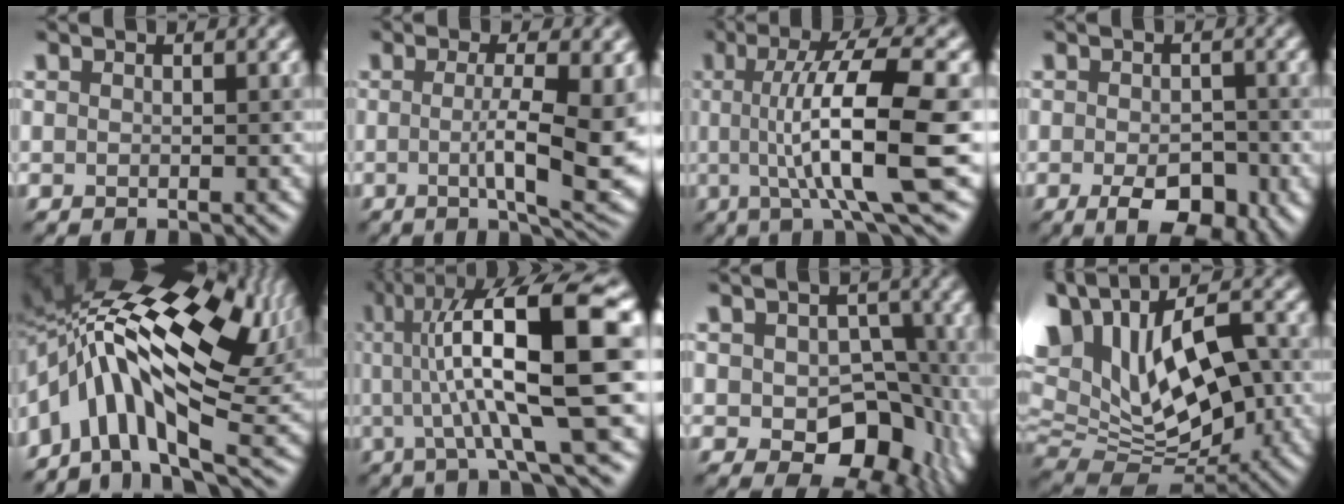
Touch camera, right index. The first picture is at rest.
{"total": 8.2, "force": [-0.7, 1.7, 8.0], "torque": [-0.123, -0.009, -0.006]}
{"total": 11.0, "force": [0.0, 2.4, 10.7], "torque": [-0.146, 0.003, 0.000]}
{"total": 5.4, "force": [-2.1, 2.8, 4.1], "torque": [-0.062, -0.005, -0.033]}
{"total": 16.3, "force": [1.1, 7.7, 14.3], "torque": [-0.258, 0.019, 0.020]}
{"total": 14.1, "force": [2.1, 2.9, 13.7], "torque": [-0.199, 0.027, 0.037]}
{"total": 8.3, "force": [-0.8, 6.1, 5.6], "torque": [-0.057, -0.014, -0.009]}
{"total": 16.6, "force": [4.1, 10.5, 12.3], "torque": [-0.248, 0.040, 0.101]}